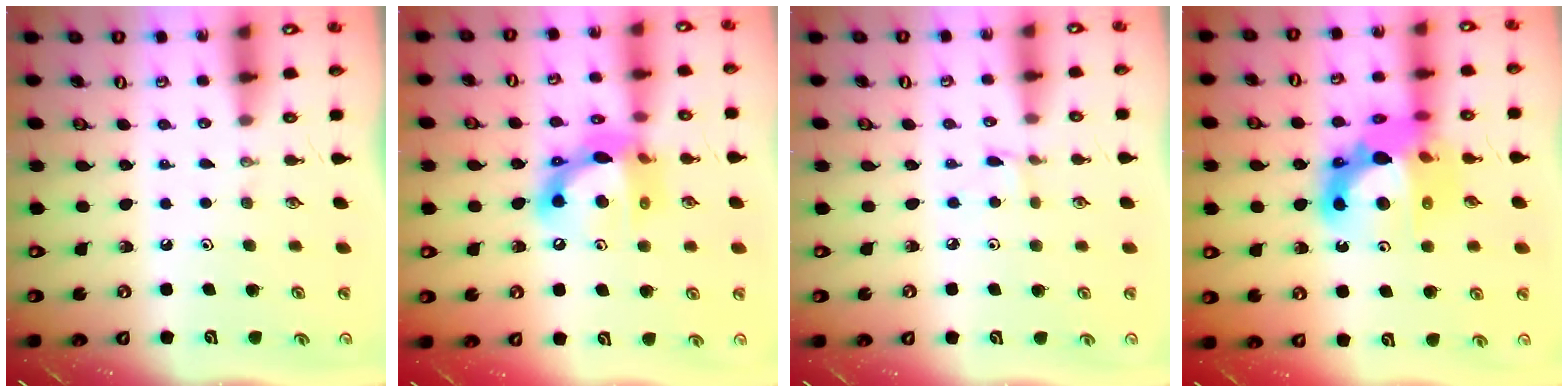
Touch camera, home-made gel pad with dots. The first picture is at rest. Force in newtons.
{"total": 14.9, "press": 14.8, "slide": 1.3}
{"total": 1.6, "press": 1.5, "slide": 0.2}
{"total": 17.5, "press": 17.5, "slide": 1.4}